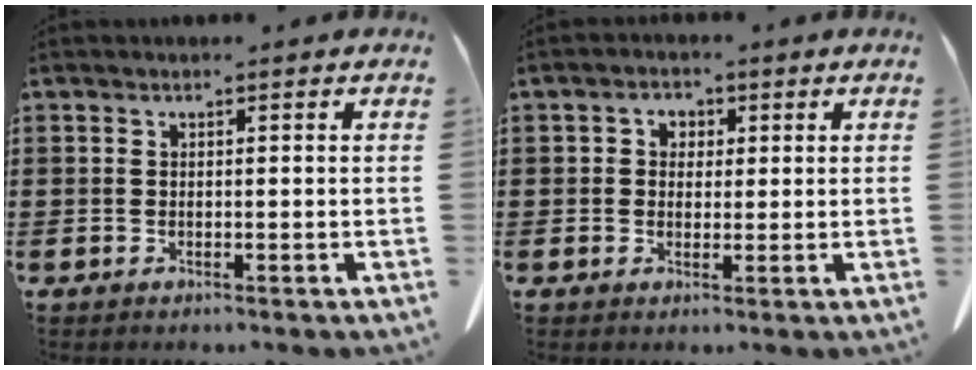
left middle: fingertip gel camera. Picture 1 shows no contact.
{"total": 2.1, "force": [0.5, 1.9, 0.8], "torque": [-0.023, 0.010, 0.006]}